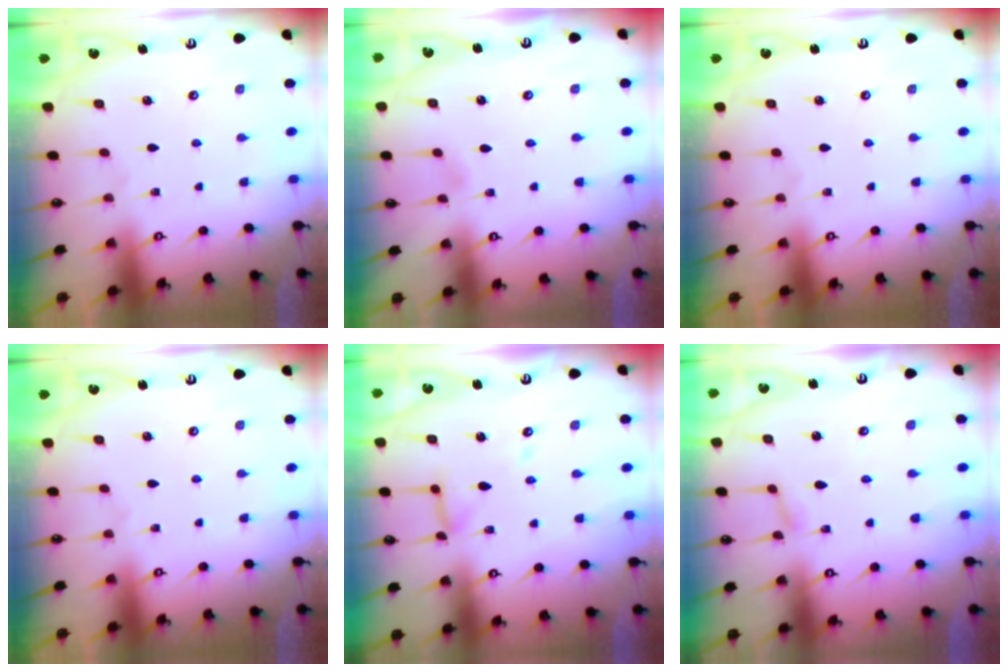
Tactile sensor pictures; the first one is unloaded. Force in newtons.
{"total": 1.8, "press": 1.7, "slide": 0.2}
{"total": 0.0}
{"total": 0.0}
{"total": 9.5, "press": 9.5, "slide": 0.8}
{"total": 2.1, "press": 2.1, "slide": 0.3}